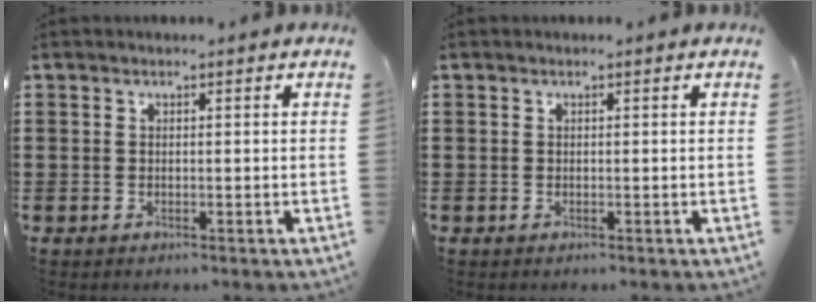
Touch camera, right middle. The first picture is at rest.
{"total": 0.0}